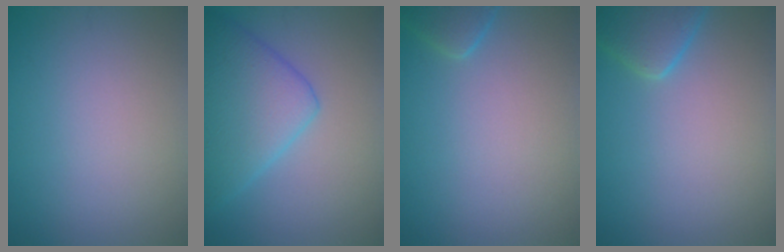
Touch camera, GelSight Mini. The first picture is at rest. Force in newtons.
{"total": 7.2, "press": 7.2, "slide": 0.2}
{"total": 1.9, "press": 1.9, "slide": 0.2}
{"total": 3.5, "press": 3.5, "slide": 0.3}